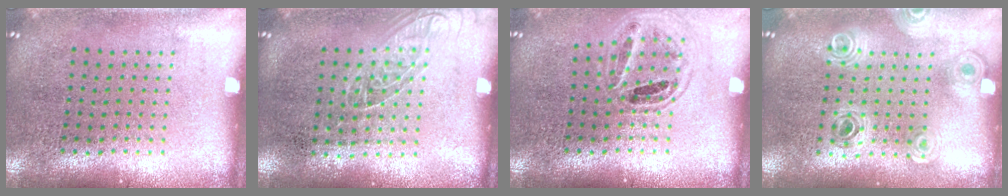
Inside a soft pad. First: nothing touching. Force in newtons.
{"total": 1.2, "press": 1.1, "slide": 0.5}
{"total": 1.0, "press": 1.0, "slide": 0.1}
{"total": 0.8, "press": 0.8, "slide": 0.1}